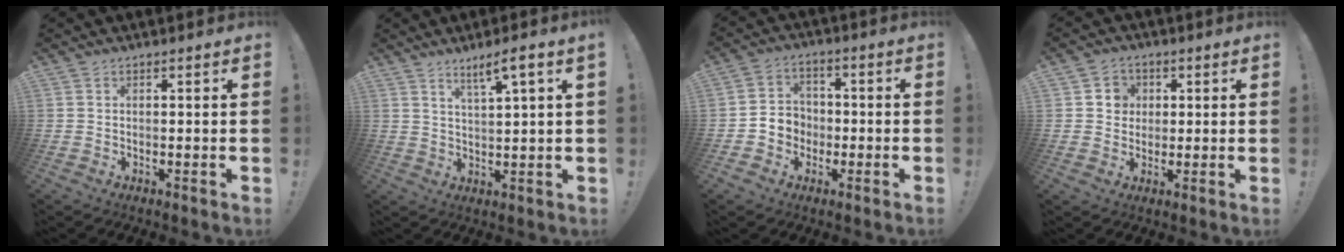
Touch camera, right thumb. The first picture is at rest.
{"total": 5.4, "force": [3.6, -0.2, 4.1], "torque": [-0.066, -0.014, 0.054]}
{"total": 6.7, "force": [-2.4, 6.1, 1.4], "torque": [-0.017, 0.017, -0.044]}
{"total": 5.4, "force": [0.9, 5.2, 1.2], "torque": [-0.015, -0.003, 0.017]}